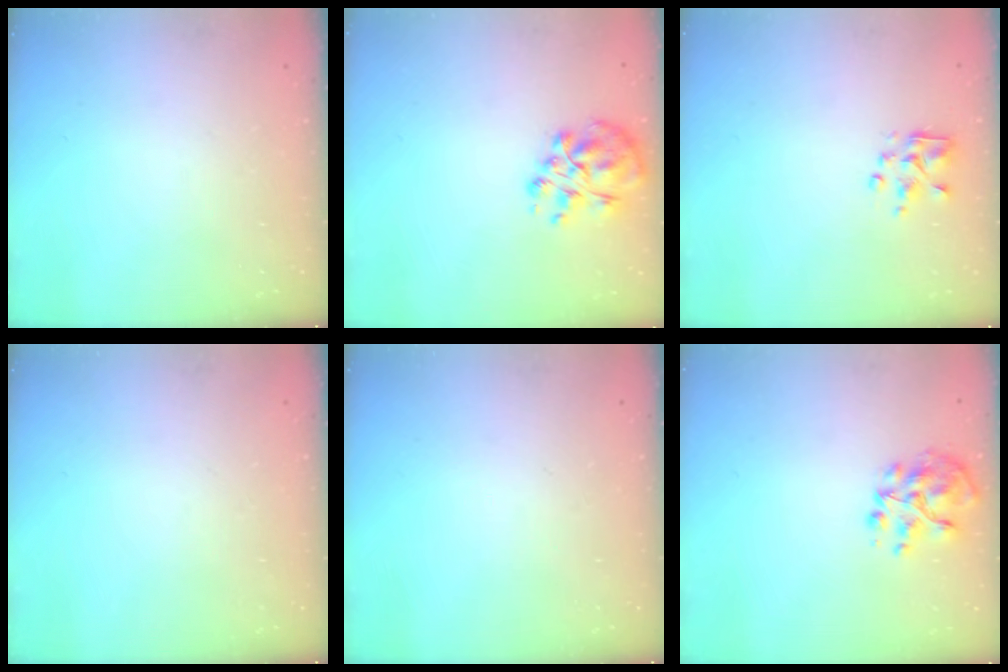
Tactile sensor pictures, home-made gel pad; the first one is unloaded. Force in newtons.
{"total": 9.3, "press": 9.2, "slide": 1.3}
{"total": 3.2, "press": 3.1, "slide": 0.4}
{"total": 0.0}
{"total": 0.0}
{"total": 8.2, "press": 8.1, "slide": 1.2}